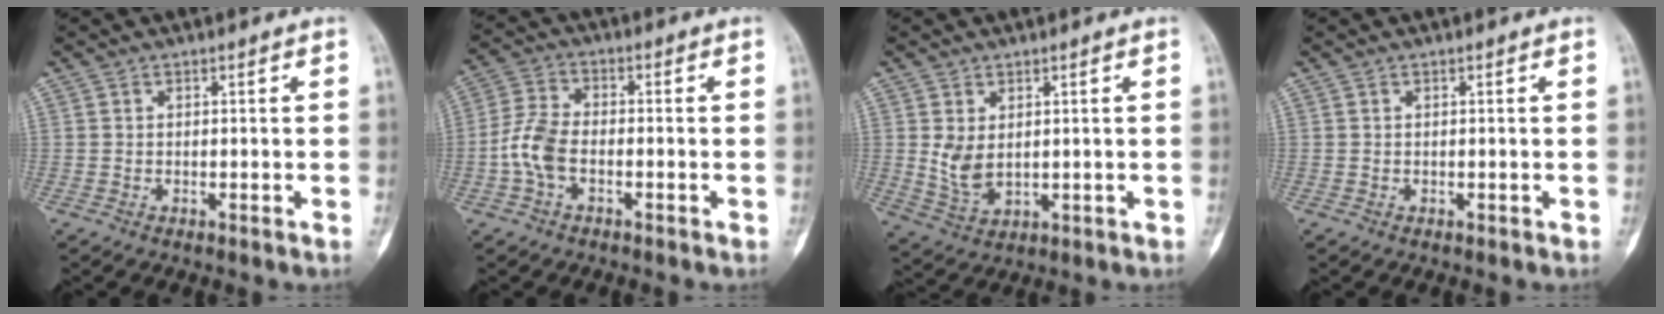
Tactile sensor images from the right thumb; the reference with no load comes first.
{"total": 7.2, "force": [-1.7, 4.0, 5.7], "torque": [-0.133, 0.016, -0.039]}
{"total": 5.7, "force": [0.8, 3.9, 4.1], "torque": [-0.067, -0.010, 0.030]}
{"total": 0.0}